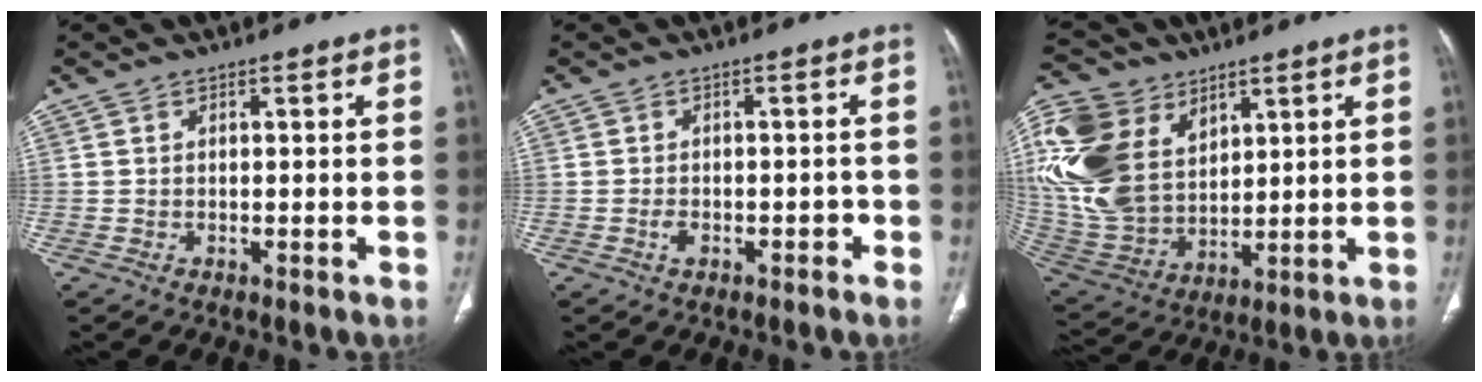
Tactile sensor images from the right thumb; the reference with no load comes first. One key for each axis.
{"total": 2.6, "fx": -1.3, "fy": 1.5, "fz": 1.7, "tx": -0.018, "ty": 0.012, "tz": -0.017}
{"total": 22.6, "fx": 8.5, "fy": 15.7, "fz": 13.9, "tx": -0.314, "ty": -0.008, "tz": 0.179}